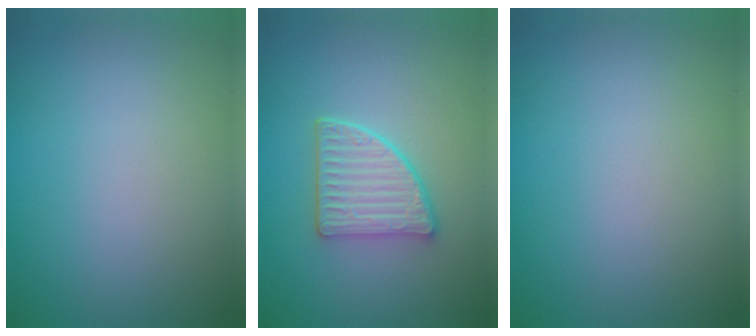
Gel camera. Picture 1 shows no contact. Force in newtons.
{"total": 3.8, "press": 3.3, "slide": 1.9}
{"total": 0.0}